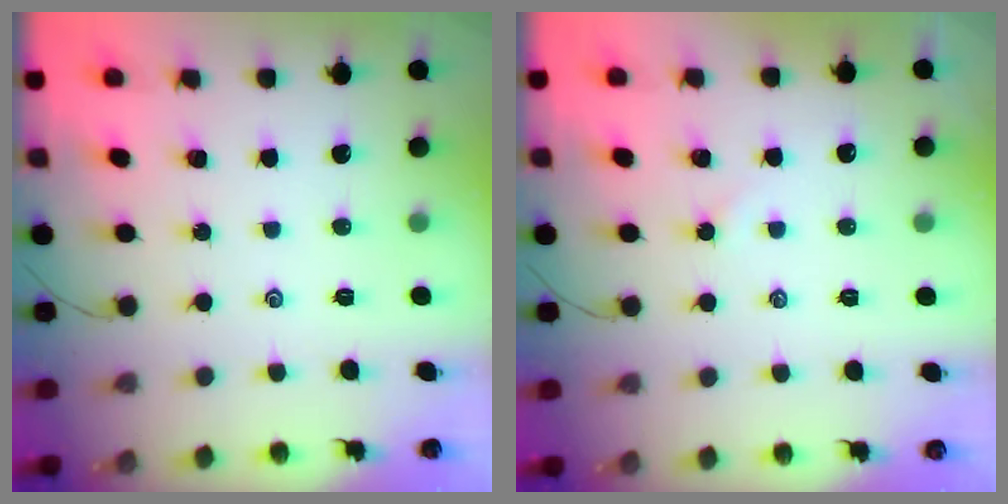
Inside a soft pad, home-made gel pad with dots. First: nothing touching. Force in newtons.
{"total": 1.3, "press": 1.3, "slide": 0.3}